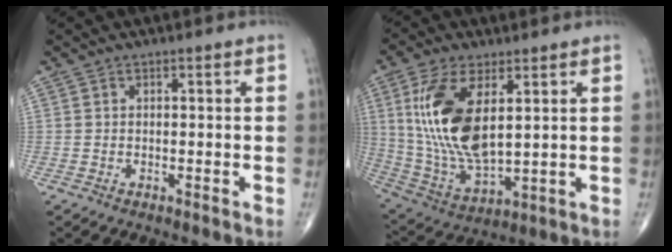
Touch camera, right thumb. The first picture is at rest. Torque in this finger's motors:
{"motor_torque": [-0.28, 3.11, 1.90, 0.87, 0.63]}